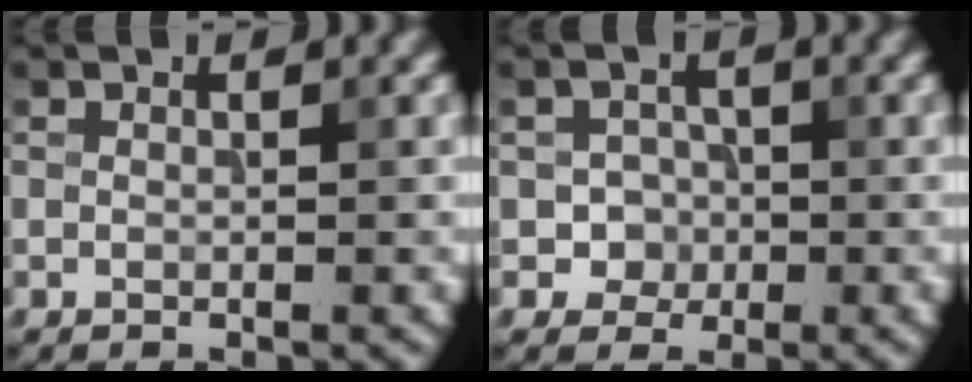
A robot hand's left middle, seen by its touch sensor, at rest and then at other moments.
{"total": 2.4, "force": [-0.6, 2.2, 0.5], "torque": [0.005, 0.003, -0.014]}